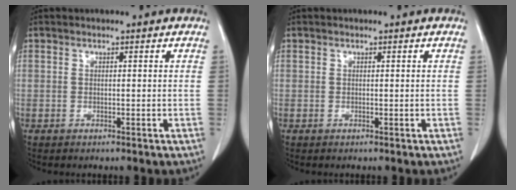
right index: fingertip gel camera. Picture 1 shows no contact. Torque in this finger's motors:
{"motor_torque": [0.00, 0.00, 0.00, 0.00]}